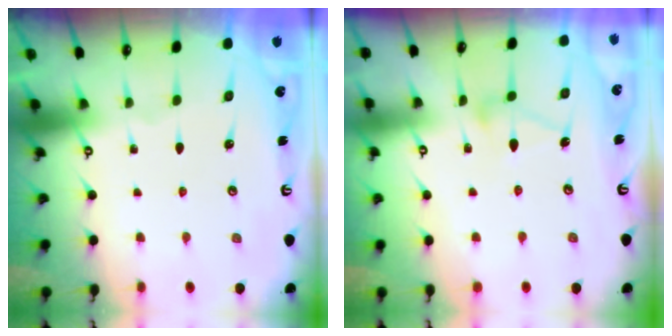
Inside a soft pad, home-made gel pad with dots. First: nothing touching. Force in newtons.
{"total": 7.6, "press": 7.6, "slide": 0.3}